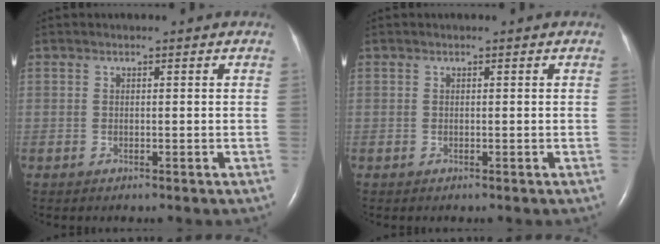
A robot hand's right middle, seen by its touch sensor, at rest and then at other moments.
{"total": 0.0}